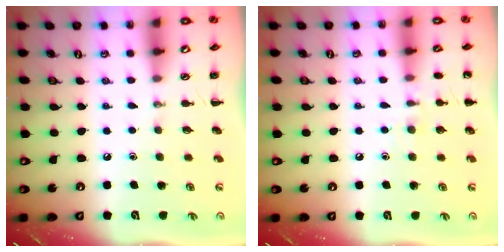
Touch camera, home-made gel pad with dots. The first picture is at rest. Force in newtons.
{"total": 6.7, "press": 6.5, "slide": 1.7}